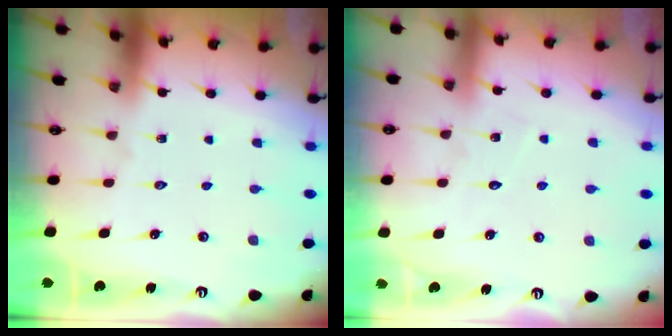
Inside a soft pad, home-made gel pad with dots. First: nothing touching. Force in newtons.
{"total": 4.3, "press": 4.3, "slide": 0.3}